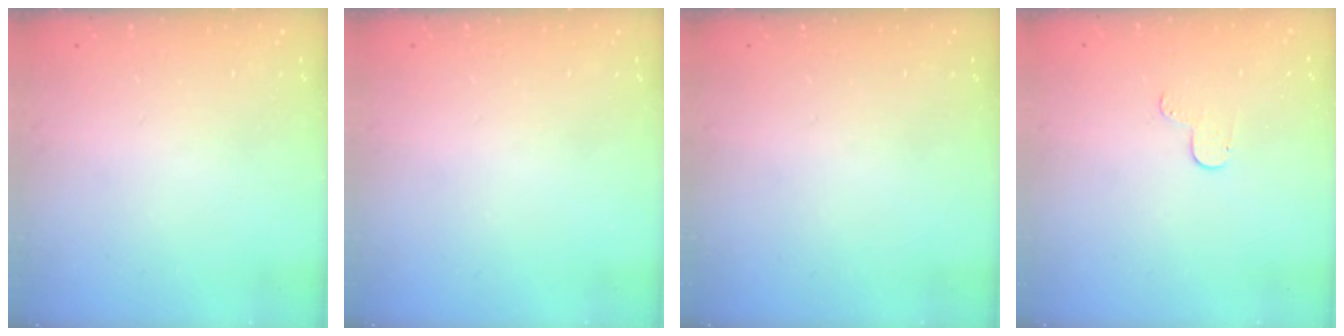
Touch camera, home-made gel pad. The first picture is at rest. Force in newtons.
{"total": 0.0}
{"total": 0.0}
{"total": 4.1, "press": 4.1, "slide": 0.4}